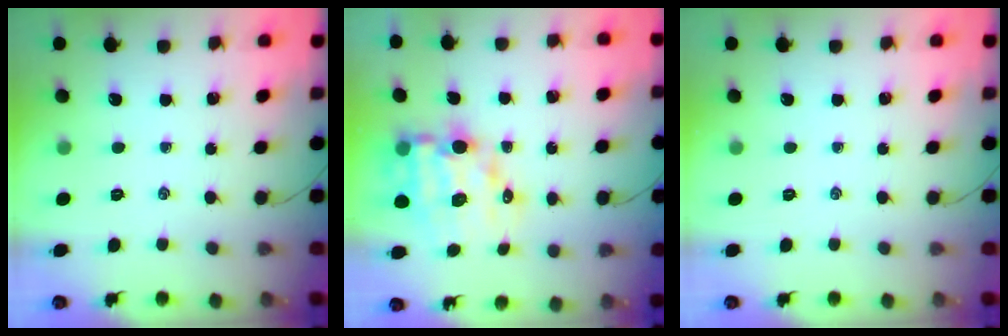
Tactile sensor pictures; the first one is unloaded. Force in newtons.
{"total": 13.6, "press": 13.1, "slide": 3.6}
{"total": 0.0}